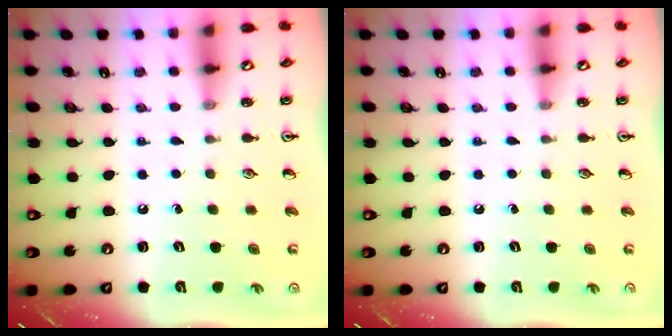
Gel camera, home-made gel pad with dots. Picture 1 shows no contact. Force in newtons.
{"total": 0.0}